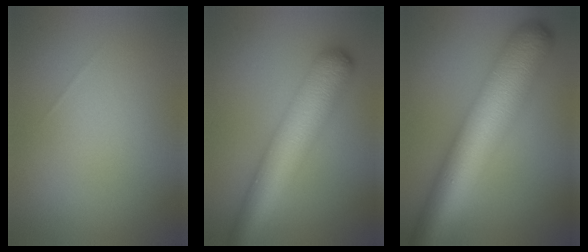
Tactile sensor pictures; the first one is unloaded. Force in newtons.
{"total": 9.1, "press": 9.1, "slide": 0.4}
{"total": 12.5, "press": 12.5, "slide": 0.2}